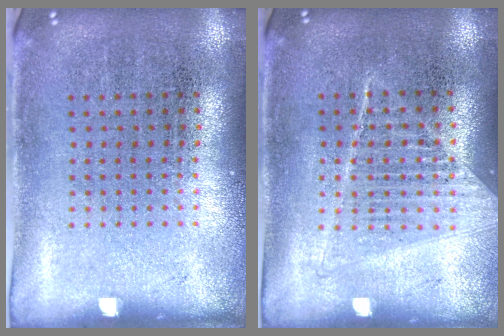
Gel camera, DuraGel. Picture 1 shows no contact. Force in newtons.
{"total": 1.1, "press": 1.0, "slide": 0.3}